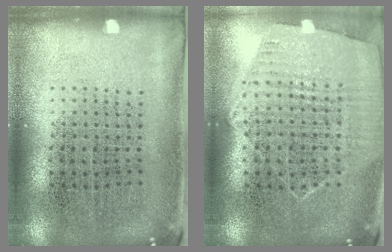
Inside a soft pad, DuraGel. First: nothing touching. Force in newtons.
{"total": 1.2, "press": 1.2, "slide": 0.4}